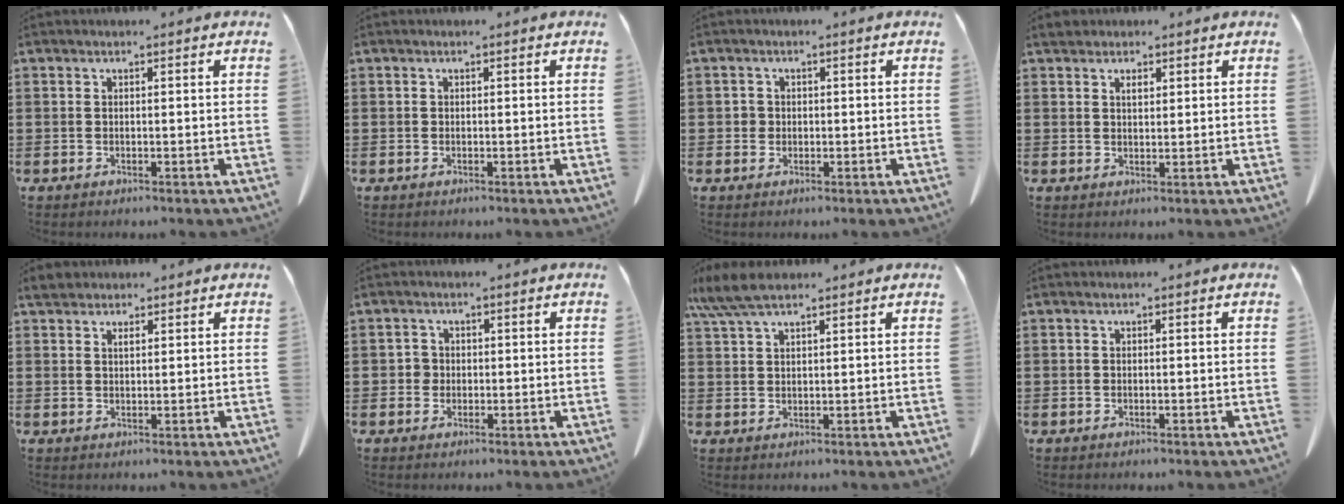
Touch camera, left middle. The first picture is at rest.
{"total": 0.0}
{"total": 1.4, "force": [0.1, 1.3, 0.4], "torque": [-0.012, 0.006, 0.002]}
{"total": 2.4, "force": [1.7, 1.2, 1.1], "torque": [-0.018, 0.003, 0.031]}
{"total": 2.2, "force": [1.8, 0.9, 0.8], "torque": [-0.014, 0.001, 0.033]}
{"total": 1.6, "force": [0.0, 1.5, 0.5], "torque": [-0.014, 0.007, -0.001]}
{"total": 5.6, "force": [4.2, 1.2, 3.5], "torque": [-0.087, -0.004, 0.076]}
{"total": 0.0}